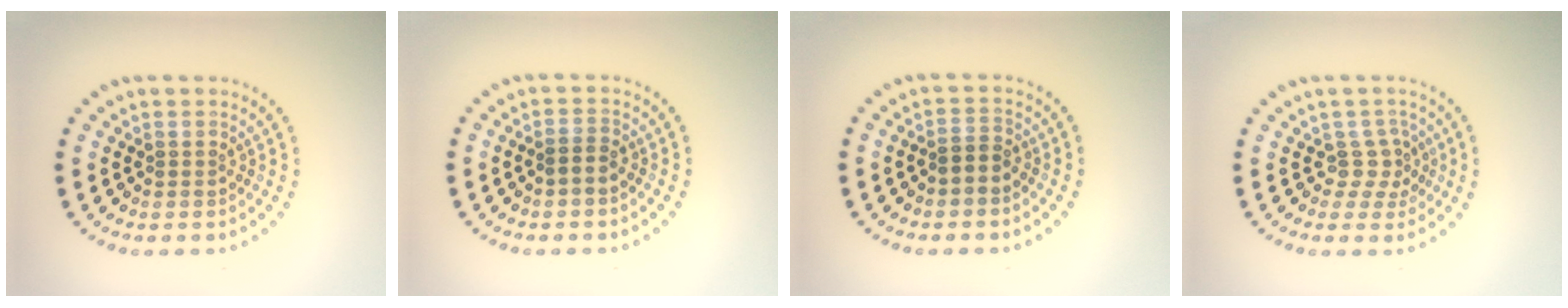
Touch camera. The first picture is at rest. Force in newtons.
{"total": 1.1, "press": 1.0, "slide": 0.4}
{"total": 1.6, "press": 1.4, "slide": 0.8}
{"total": 2.1, "press": 1.5, "slide": 1.5}